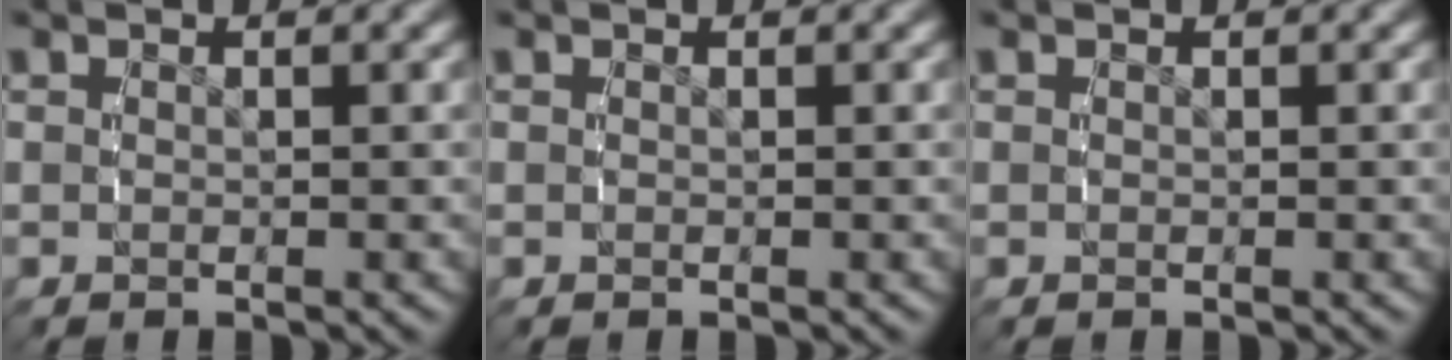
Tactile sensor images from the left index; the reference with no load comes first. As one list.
[{"total": 0.0}, {"total": 0.0}]